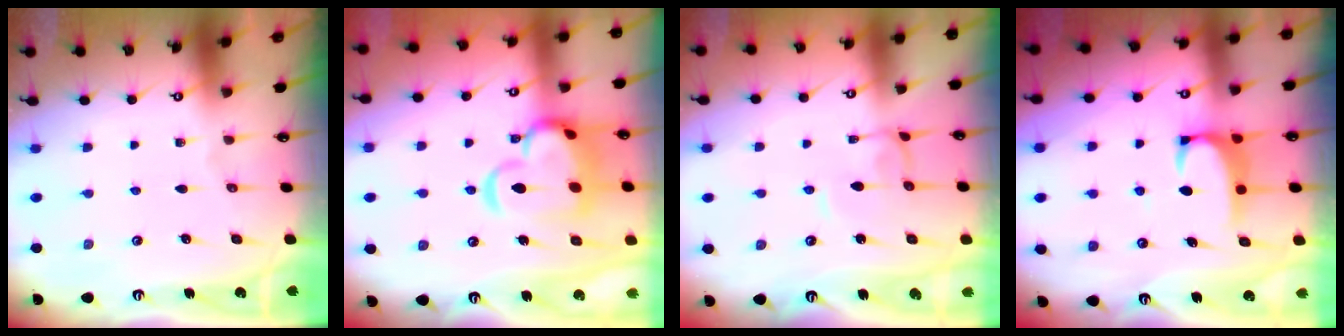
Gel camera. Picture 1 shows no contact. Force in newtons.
{"total": 11.4, "press": 11.2, "slide": 1.9}
{"total": 2.0, "press": 2.0, "slide": 0.1}
{"total": 2.1, "press": 2.1, "slide": 0.3}